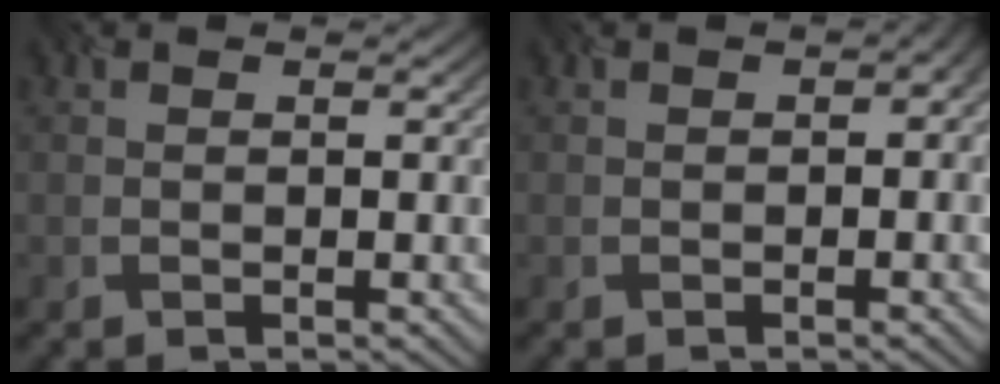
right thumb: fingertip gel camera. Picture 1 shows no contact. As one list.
[{"total": 2.4, "force": [-0.4, 1.3, 2.0], "torque": [-0.020, 0.005, 0.005]}]